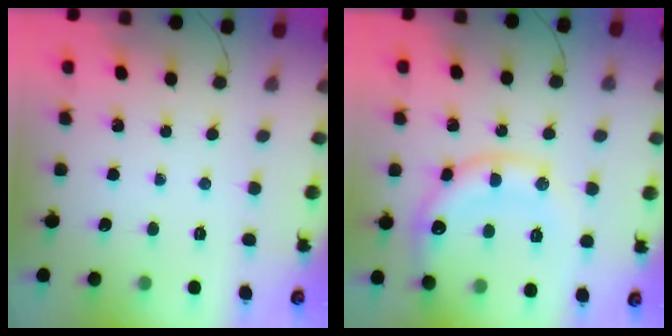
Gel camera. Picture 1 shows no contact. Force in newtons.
{"total": 15.8, "press": 15.7, "slide": 1.5}